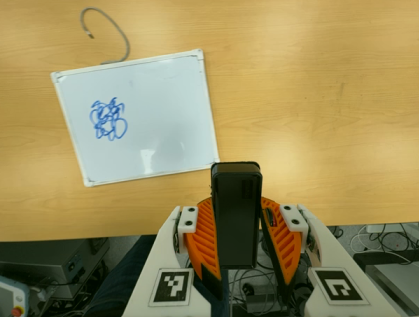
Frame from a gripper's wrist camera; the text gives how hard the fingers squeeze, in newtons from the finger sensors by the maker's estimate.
{"total": 7.5, "left": 6.7, "right": 8.4}